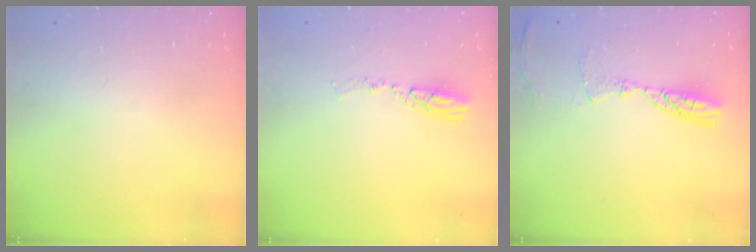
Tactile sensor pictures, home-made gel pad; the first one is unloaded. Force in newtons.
{"total": 6.5, "press": 6.5, "slide": 0.7}
{"total": 9.3, "press": 9.3, "slide": 0.9}